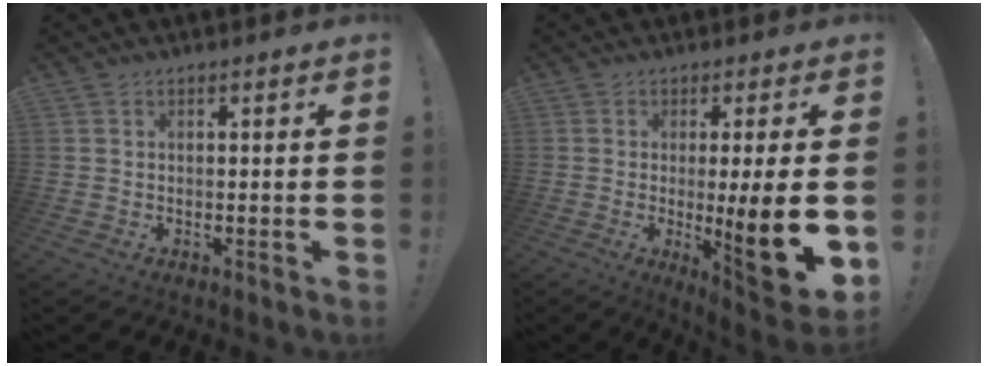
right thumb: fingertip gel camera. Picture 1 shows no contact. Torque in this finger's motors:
{"motor_torque": [-0.19, 0.67, 0.49, 0.43, 0.07]}